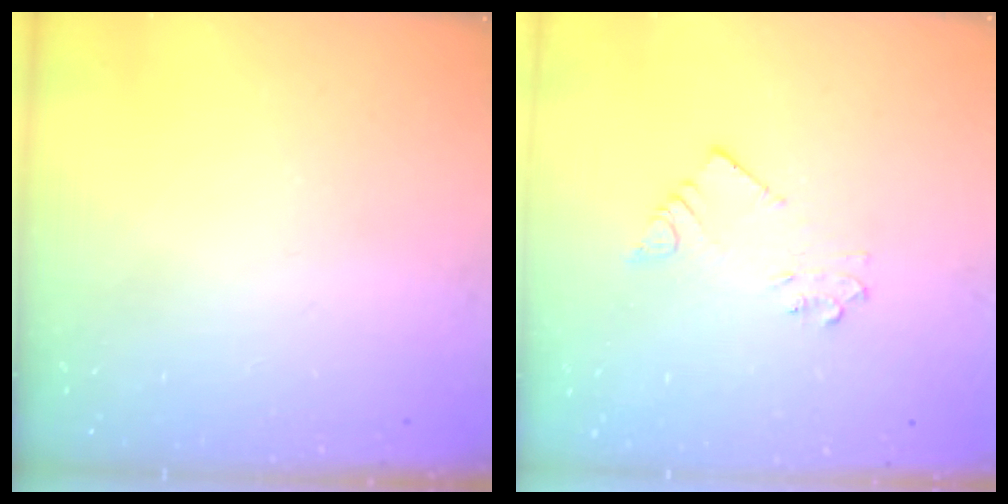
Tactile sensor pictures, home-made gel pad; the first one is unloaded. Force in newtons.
{"total": 3.2, "press": 3.2, "slide": 0.2}